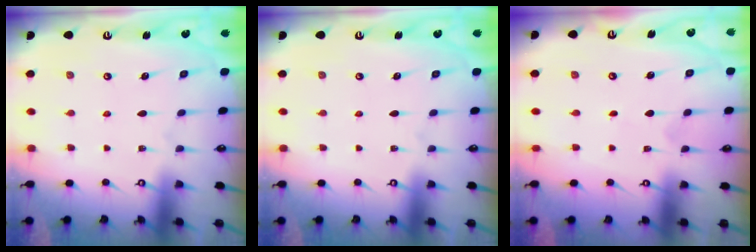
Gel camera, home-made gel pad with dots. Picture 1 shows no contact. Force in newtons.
{"total": 0.0}
{"total": 0.0}